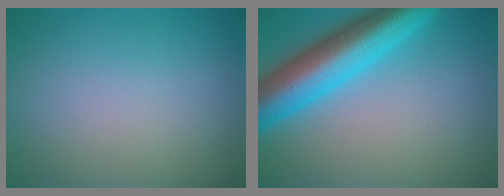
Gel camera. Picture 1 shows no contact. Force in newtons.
{"total": 9.0, "press": 9.0, "slide": 0.4}